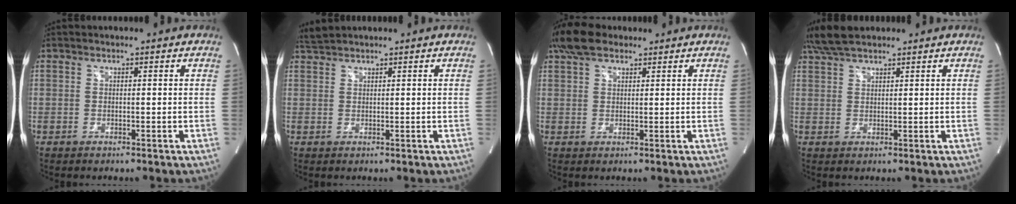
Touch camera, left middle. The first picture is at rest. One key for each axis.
{"total": 1.9, "fx": 1.8, "fy": -0.2, "fz": 0.2, "tx": -0.013, "ty": 0.013, "tz": 0.042}
{"total": 5.2, "fx": 3.7, "fy": 2.4, "fz": 2.8, "tx": -0.068, "ty": 0.027, "tz": 0.074}
{"total": 5.6, "fx": 4.7, "fy": 1.2, "fz": 2.8, "tx": -0.068, "ty": 0.024, "tz": 0.093}